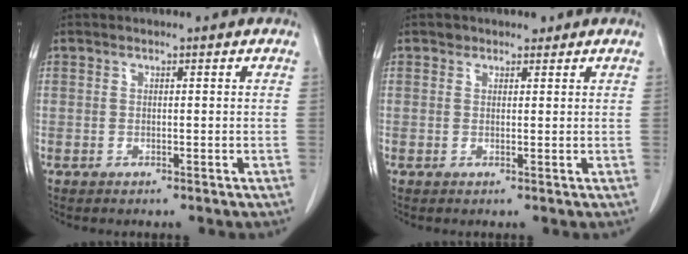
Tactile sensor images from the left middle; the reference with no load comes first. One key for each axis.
{"total": 1.3, "fx": 1.0, "fy": 0.9, "fz": 0.0, "tx": 0.006, "ty": 0.002, "tz": 0.012}